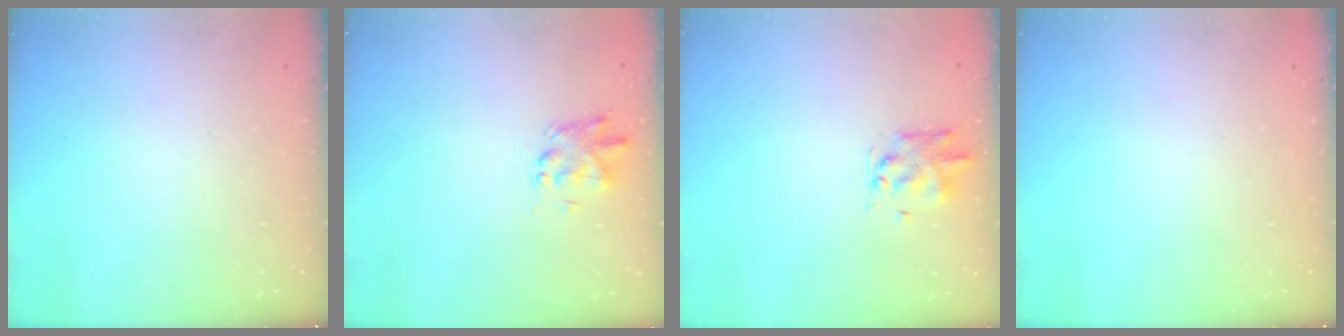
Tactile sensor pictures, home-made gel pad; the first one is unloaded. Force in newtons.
{"total": 2.2, "press": 2.2, "slide": 0.1}
{"total": 1.4, "press": 1.1, "slide": 0.8}
{"total": 0.0}